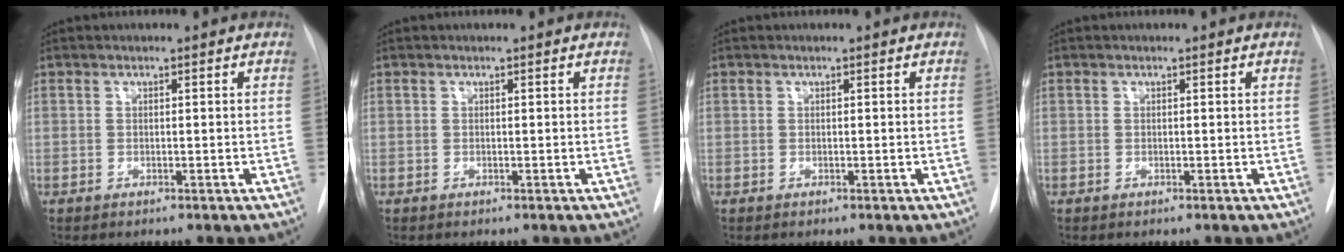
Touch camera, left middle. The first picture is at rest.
{"total": 0.0}
{"total": 0.0}
{"total": 0.0}